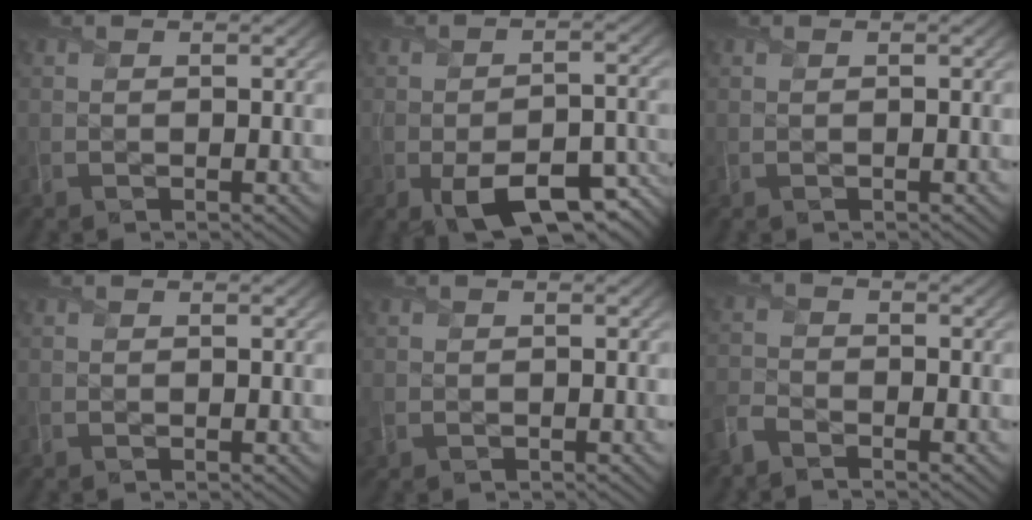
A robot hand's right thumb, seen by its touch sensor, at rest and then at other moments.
{"total": 9.9, "force": [-5.0, 4.6, 7.2], "torque": [-0.120, -0.020, -0.070]}
{"total": 0.0}
{"total": 0.0}
{"total": 1.4, "force": [-0.5, 1.3, 0.5], "torque": [-0.020, -0.006, -0.013]}
{"total": 3.4, "force": [-2.8, 1.1, 1.4], "torque": [-0.037, -0.010, -0.074]}